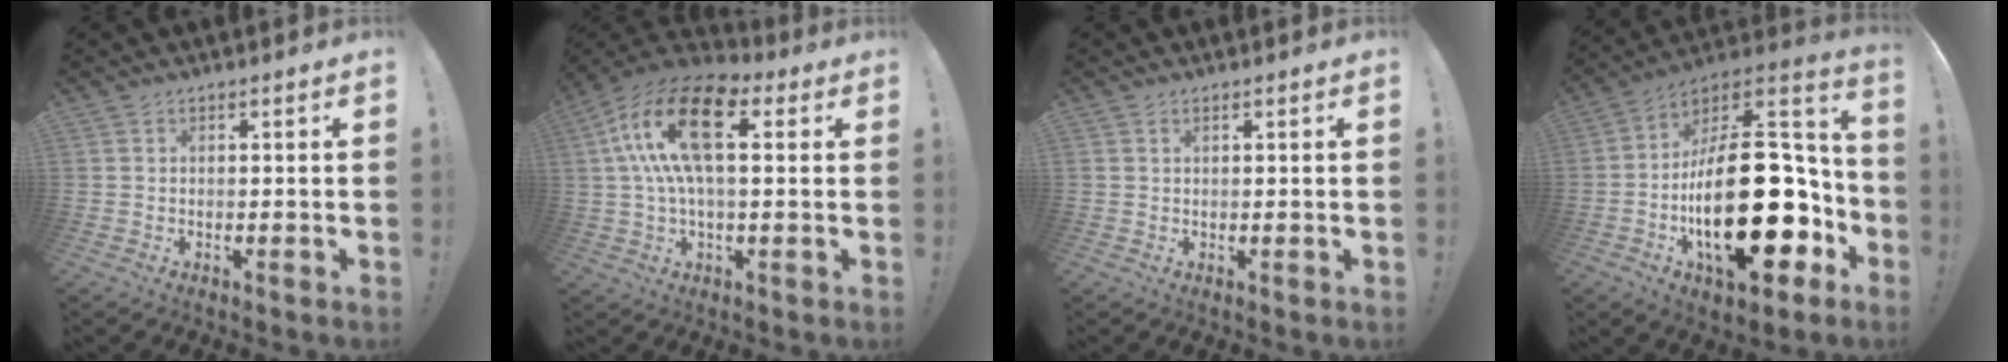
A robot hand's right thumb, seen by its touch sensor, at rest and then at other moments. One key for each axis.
{"total": 18.5, "fx": 4.9, "fy": 8.5, "fz": 15.7, "tx": -0.297, "ty": 0.005, "tz": 0.081}
{"total": 0.5, "fx": 0.3, "fy": 0.2, "fz": 0.4, "tx": -0.014, "ty": 0.003, "tz": 0.008}
{"total": 35.4, "fx": -7.2, "fy": 17.3, "fz": 30.0, "tx": -0.492, "ty": 0.038, "tz": -0.098}